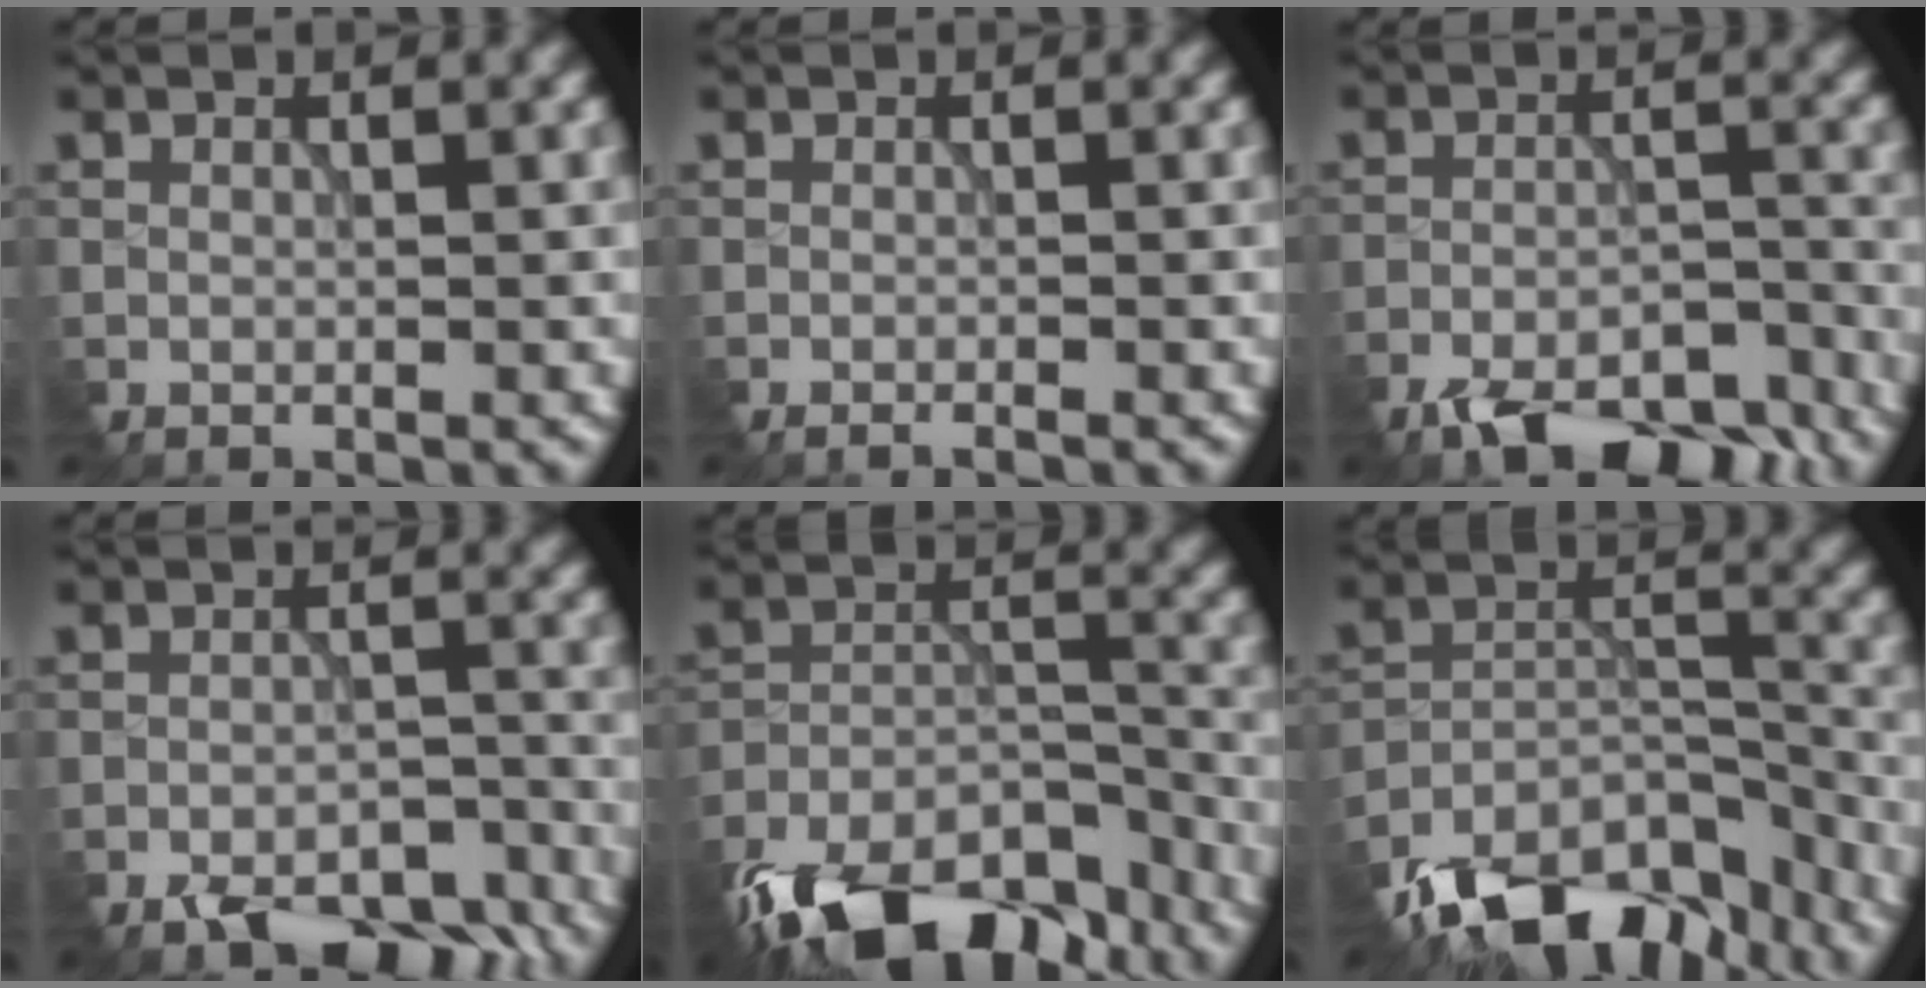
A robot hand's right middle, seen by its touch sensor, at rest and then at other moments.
{"total": 1.0, "force": [-0.9, -0.1, 0.5], "torque": [-0.014, -0.005, -0.017]}
{"total": 8.8, "force": [-7.4, 2.7, 4.0], "torque": [-0.063, -0.019, -0.114]}
{"total": 7.3, "force": [-6.1, 2.6, 3.0], "torque": [-0.044, -0.014, -0.090]}
{"total": 14.4, "force": [-11.7, 5.8, 6.0], "torque": [-0.136, -0.019, -0.181]}
{"total": 12.1, "force": [-9.9, 5.1, 4.8], "torque": [-0.101, 0.002, -0.157]}